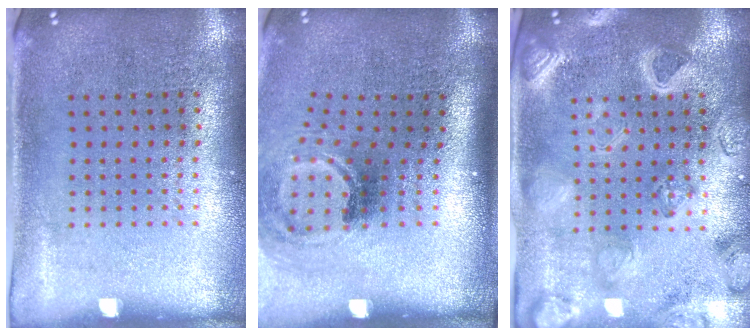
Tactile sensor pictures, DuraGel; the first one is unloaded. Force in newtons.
{"total": 2.0, "press": 1.2, "slide": 1.6}
{"total": 3.2, "press": 3.1, "slide": 1.1}